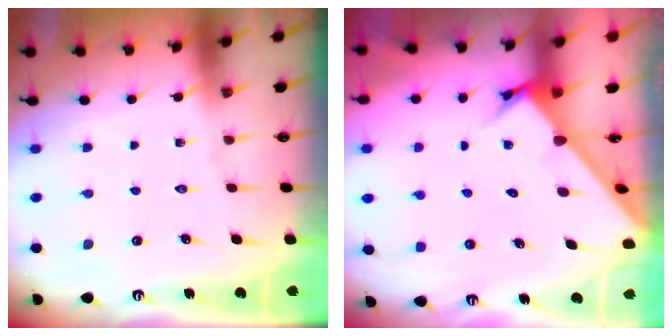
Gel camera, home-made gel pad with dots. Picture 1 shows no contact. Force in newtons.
{"total": 2.9, "press": 2.9, "slide": 0.2}